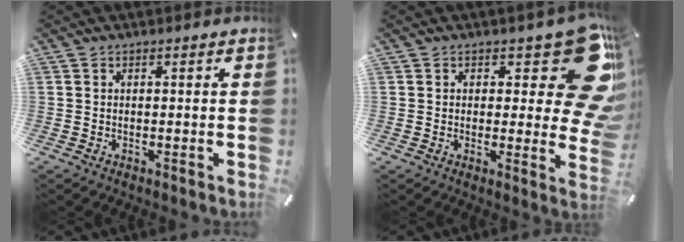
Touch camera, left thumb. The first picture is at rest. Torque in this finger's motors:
{"motor_torque": [0.87, 1.05, 0.42, -0.10, 0.03]}